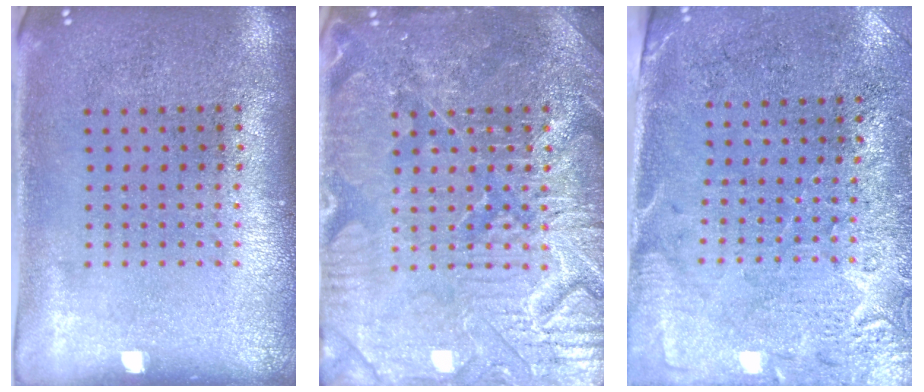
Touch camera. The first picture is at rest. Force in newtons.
{"total": 4.6, "press": 4.6, "slide": 0.5}
{"total": 2.7, "press": 2.4, "slide": 1.2}